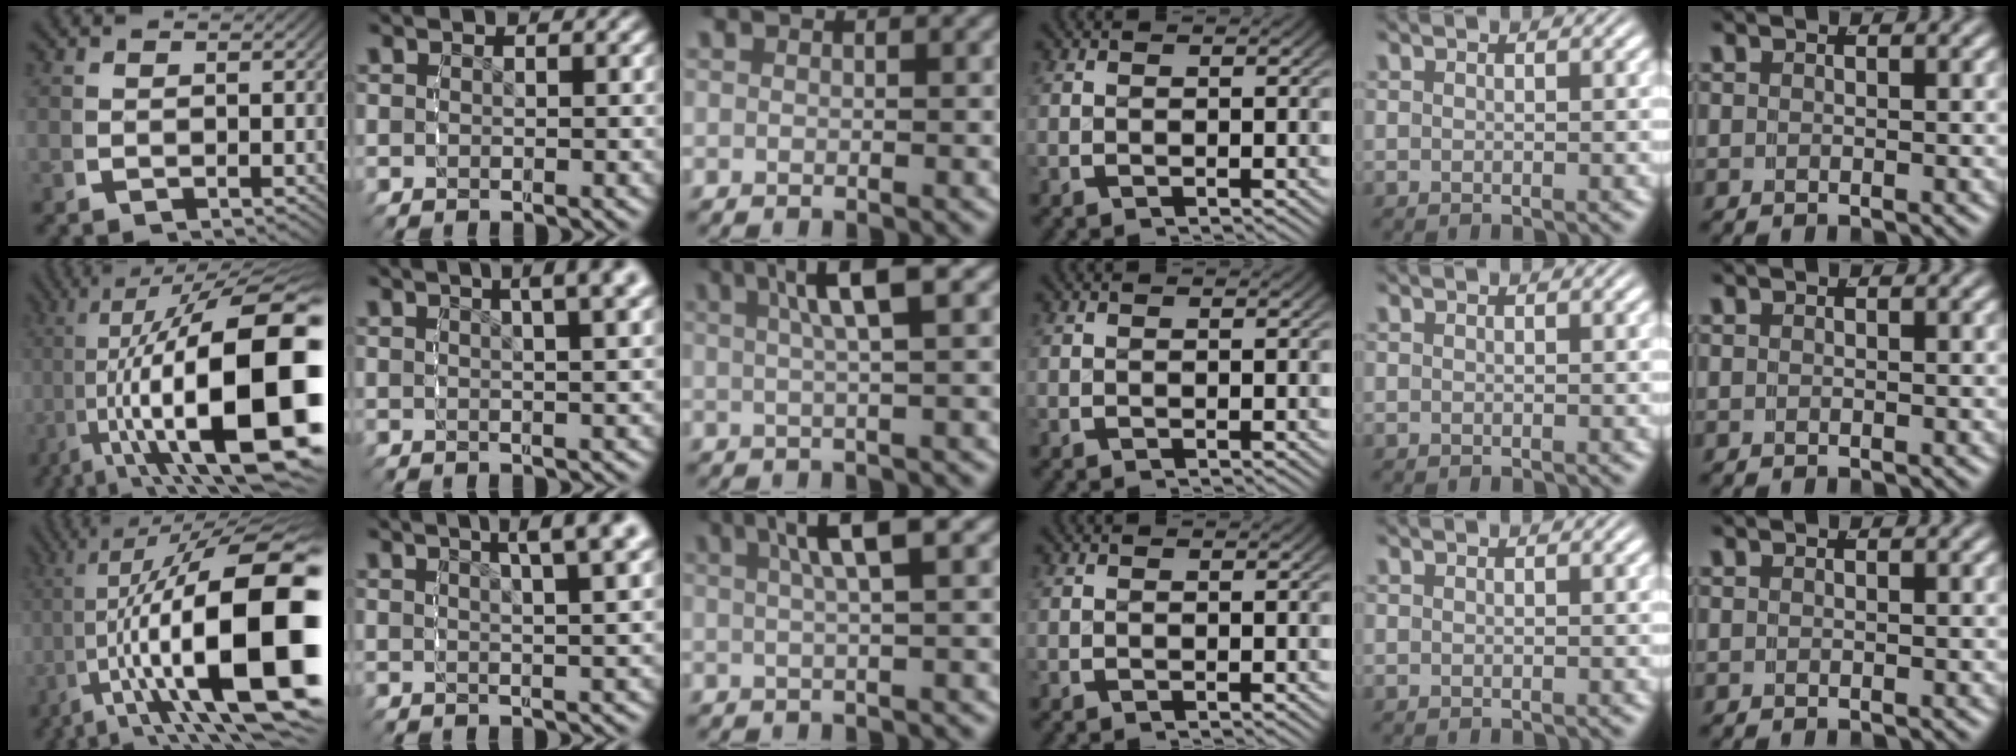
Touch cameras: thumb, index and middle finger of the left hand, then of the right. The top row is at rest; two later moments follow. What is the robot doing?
{"motion": "grasp_and_lifting", "object": "dispenser bottle"}